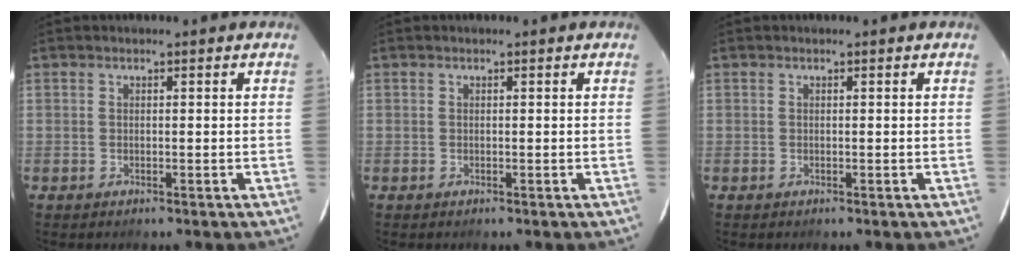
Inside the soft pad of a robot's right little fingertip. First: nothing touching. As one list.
[{"total": 0.0}, {"total": 0.0}]